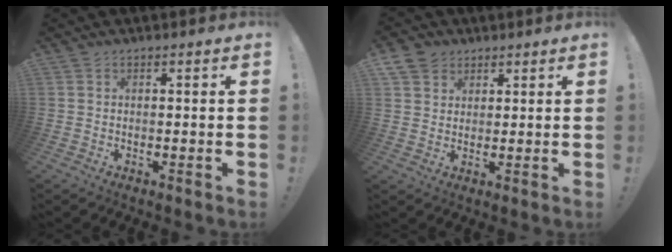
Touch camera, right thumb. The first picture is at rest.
{"total": 6.1, "force": [3.6, 4.7, 1.3], "torque": [-0.023, -0.018, 0.072]}